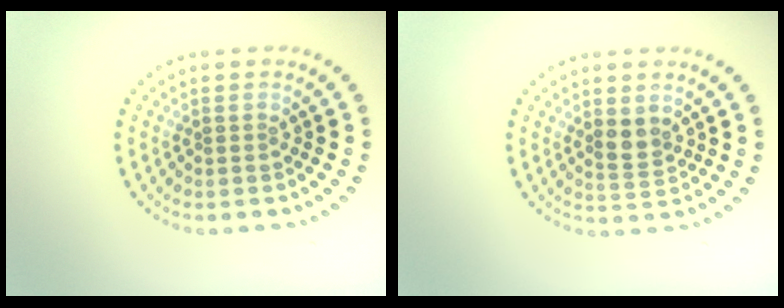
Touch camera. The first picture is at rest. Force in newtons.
{"total": 2.0, "press": 1.7, "slide": 1.0}